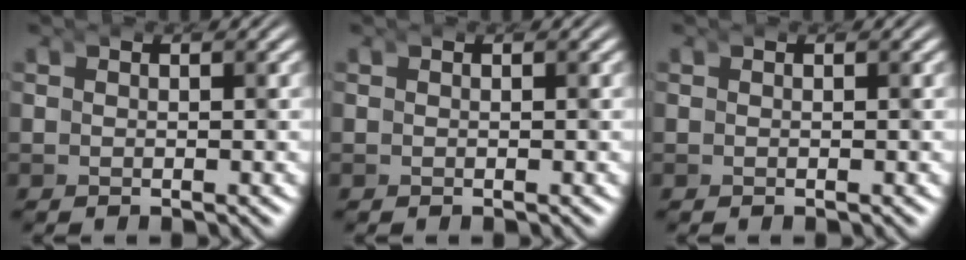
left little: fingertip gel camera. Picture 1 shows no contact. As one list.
[{"total": 0.0}, {"total": 0.0}]